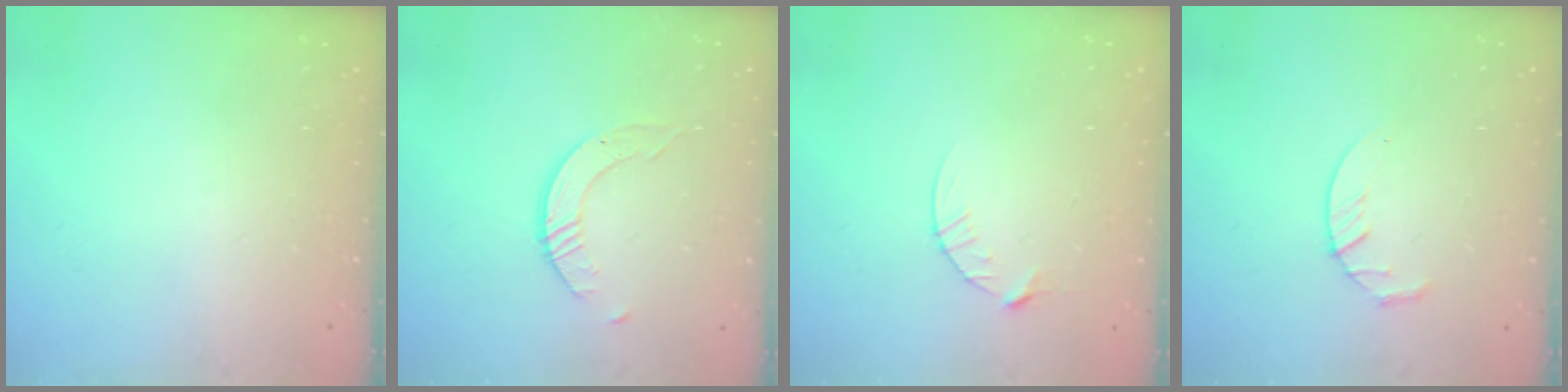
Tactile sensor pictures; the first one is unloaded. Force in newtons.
{"total": 3.0, "press": 3.0, "slide": 0.2}
{"total": 4.1, "press": 4.1, "slide": 0.5}
{"total": 4.3, "press": 4.2, "slide": 0.6}